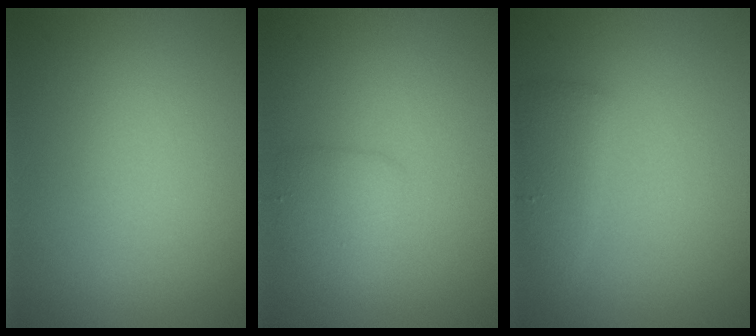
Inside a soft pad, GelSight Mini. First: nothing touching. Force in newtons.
{"total": 2.2, "press": 2.2, "slide": 0.2}
{"total": 2.4, "press": 2.4, "slide": 0.3}